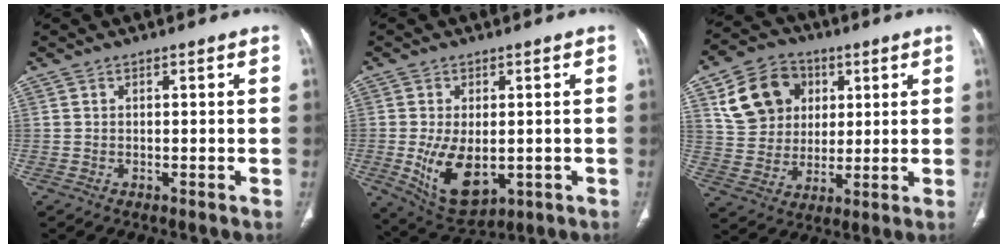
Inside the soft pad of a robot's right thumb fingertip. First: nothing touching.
{"total": 10.9, "force": [-1.8, 6.2, 8.8], "torque": [-0.145, -0.015, -0.008]}
{"total": 14.6, "force": [5.2, 11.9, 6.6], "torque": [-0.096, 0.001, 0.096]}